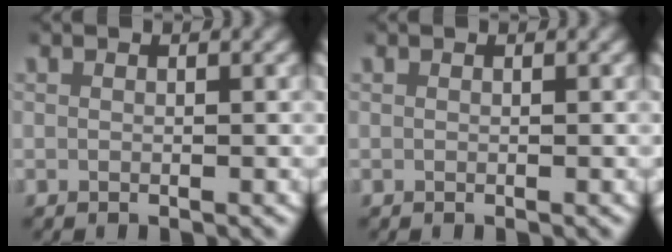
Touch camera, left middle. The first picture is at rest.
{"total": 0.0}